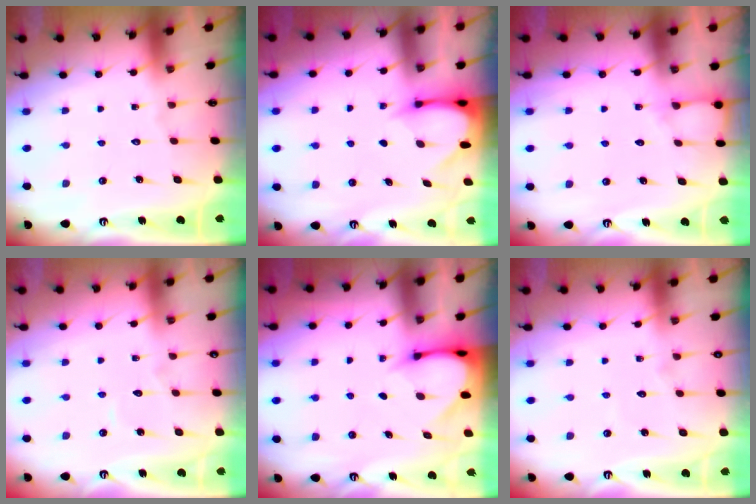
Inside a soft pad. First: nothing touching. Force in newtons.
{"total": 3.3, "press": 3.3, "slide": 0.2}
{"total": 4.8, "press": 4.8, "slide": 0.4}
{"total": 4.3, "press": 4.3, "slide": 0.4}
{"total": 3.3, "press": 3.3, "slide": 0.2}
{"total": 4.3, "press": 4.3, "slide": 0.4}